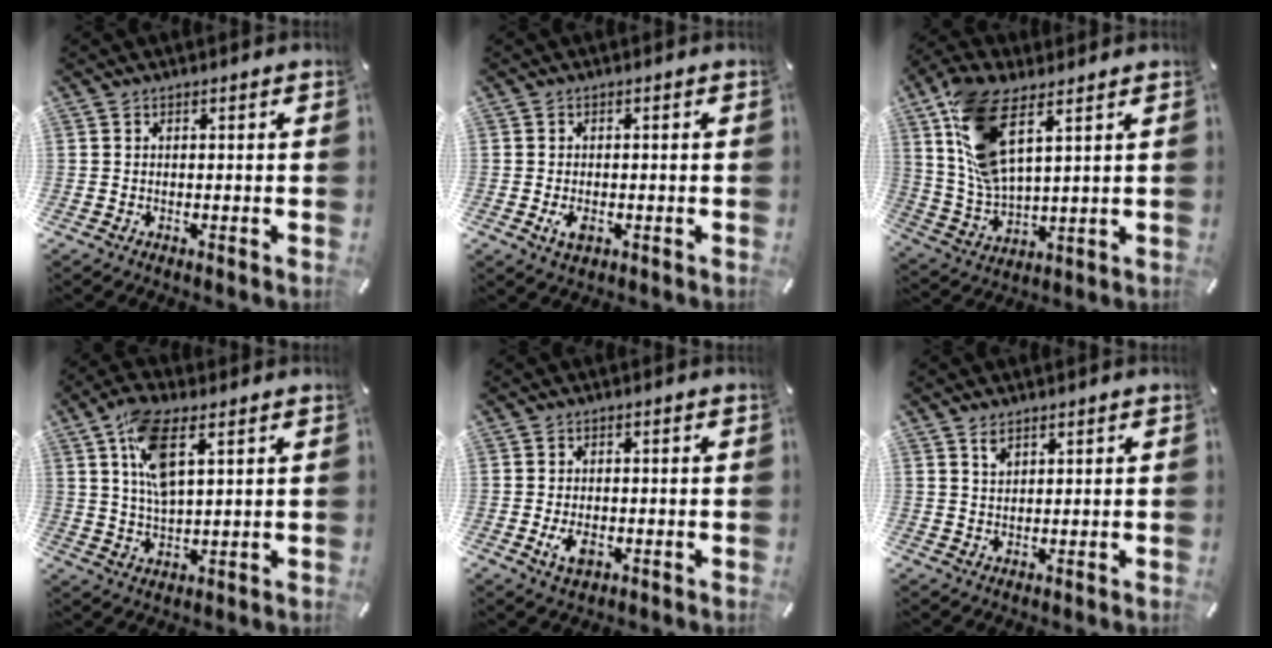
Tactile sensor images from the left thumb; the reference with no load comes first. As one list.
[{"total": 2.9, "force": [-0.8, 1.6, 2.3], "torque": [-0.061, -0.005, -0.019]}, {"total": 14.8, "force": [7.5, 6.4, 11.1], "torque": [-0.252, -0.022, 0.136]}, {"total": 11.0, "force": [4.6, 4.6, 8.8], "torque": [-0.184, 0.000, 0.081]}, {"total": 4.0, "force": [-1.1, 2.3, 3.1], "torque": [-0.073, 0.000, -0.023]}, {"total": 2.4, "force": [1.7, 1.3, 1.1], "torque": [-0.007, -0.008, 0.028]}]